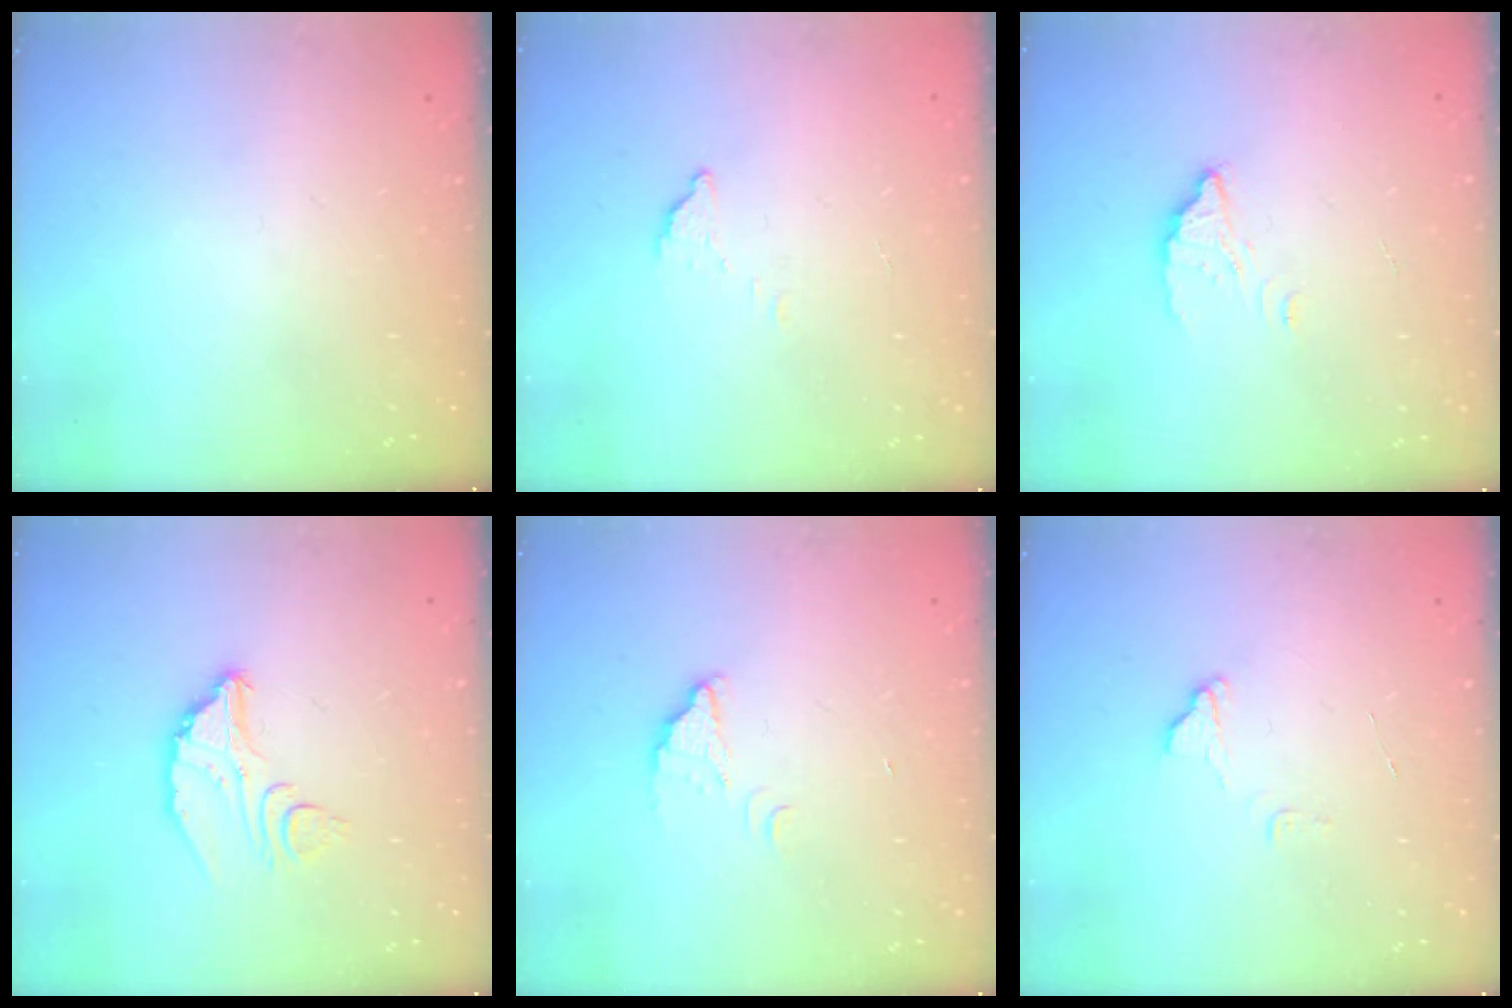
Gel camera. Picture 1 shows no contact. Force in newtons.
{"total": 2.3, "press": 2.3, "slide": 0.1}
{"total": 2.6, "press": 2.6, "slide": 0.2}
{"total": 7.5, "press": 7.4, "slide": 0.6}
{"total": 2.1, "press": 2.1, "slide": 0.1}
{"total": 7.1, "press": 7.1, "slide": 0.5}